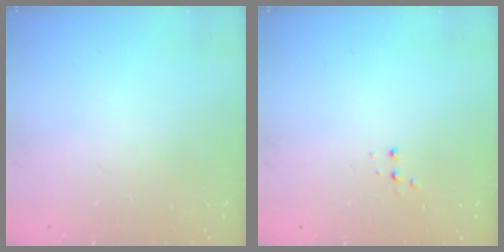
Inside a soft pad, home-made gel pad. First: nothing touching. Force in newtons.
{"total": 3.0, "press": 2.9, "slide": 0.7}